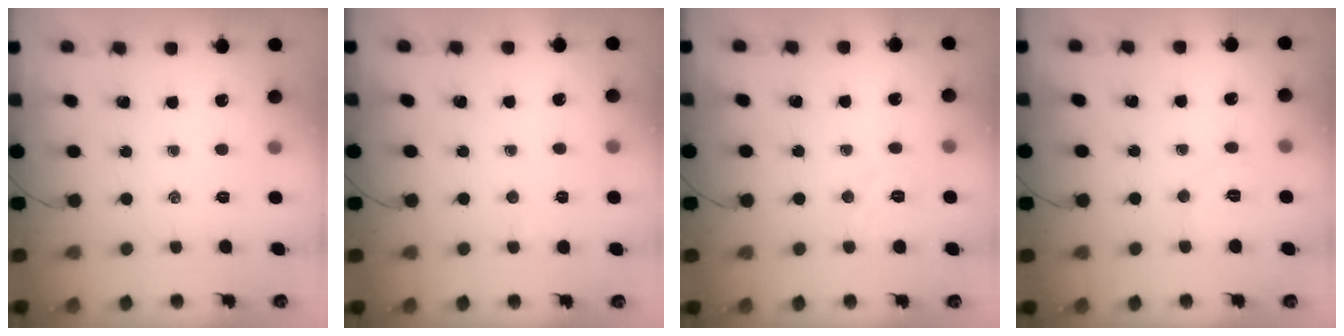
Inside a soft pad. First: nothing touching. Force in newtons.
{"total": 2.2, "press": 2.1, "slide": 0.7}
{"total": 5.0, "press": 4.9, "slide": 1.0}
{"total": 4.5, "press": 4.4, "slide": 1.0}